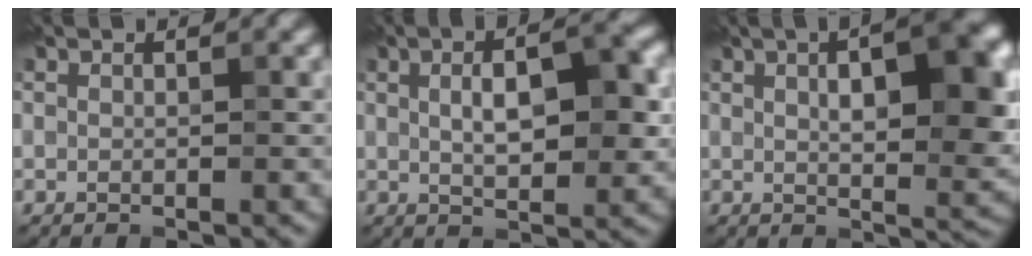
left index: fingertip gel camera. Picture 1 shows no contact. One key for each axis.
{"total": 6.3, "fx": 1.1, "fy": 2.5, "fz": 5.6, "tx": -0.087, "ty": 0.007, "tz": 0.017}
{"total": 9.7, "fx": 2.2, "fy": 3.4, "fz": 8.9, "tx": -0.104, "ty": 0.012, "tz": 0.030}